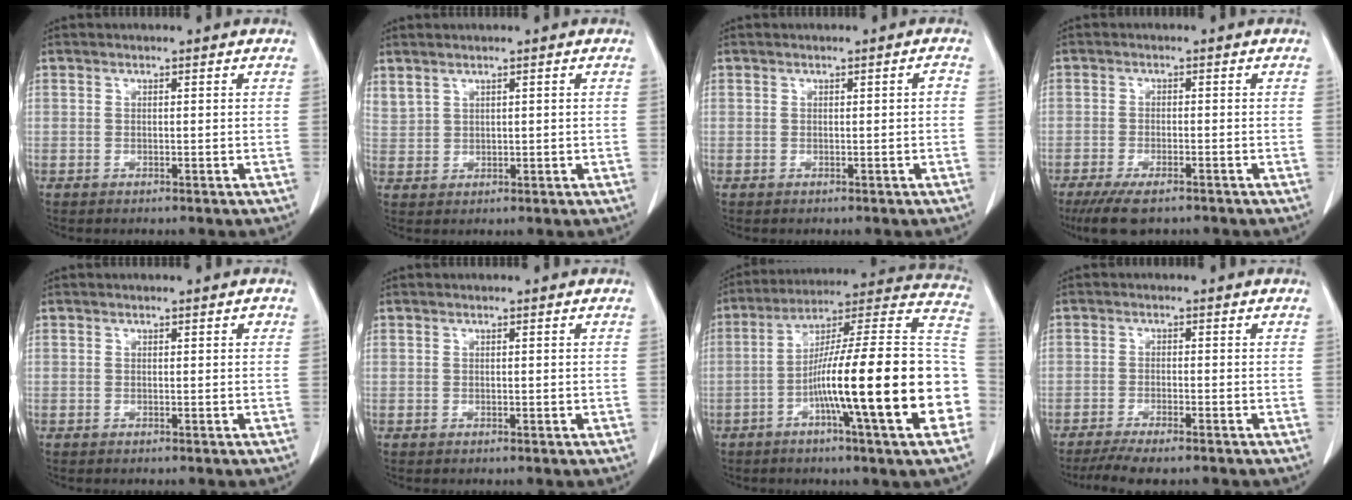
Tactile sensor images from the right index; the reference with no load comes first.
{"total": 2.9, "force": [2.2, 1.6, 1.1], "torque": [-0.030, 0.011, 0.060]}
{"total": 0.8, "force": [-0.1, 0.1, 0.7], "torque": [-0.009, 0.001, 0.001]}
{"total": 6.6, "force": [-4.9, 1.9, 4.0], "torque": [-0.069, -0.013, -0.080]}
{"total": 0.6, "force": [0.2, 0.3, 0.5], "torque": [-0.005, 0.002, 0.001]}
{"total": 0.0}
{"total": 24.9, "force": [-6.2, 1.0, 24.1], "torque": [-0.280, 0.013, -0.102]}
{"total": 6.3, "force": [-5.0, 0.8, 3.7], "torque": [-0.058, -0.013, -0.081]}